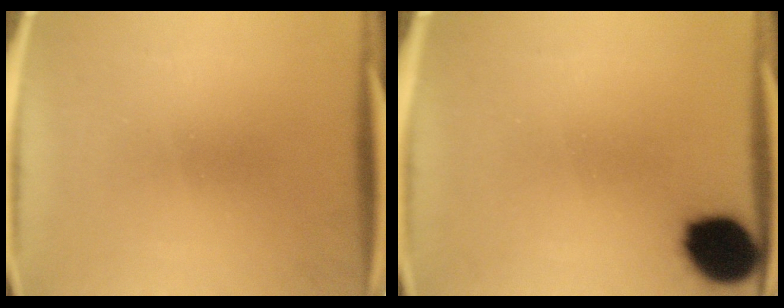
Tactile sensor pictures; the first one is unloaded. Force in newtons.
{"total": 14.7}